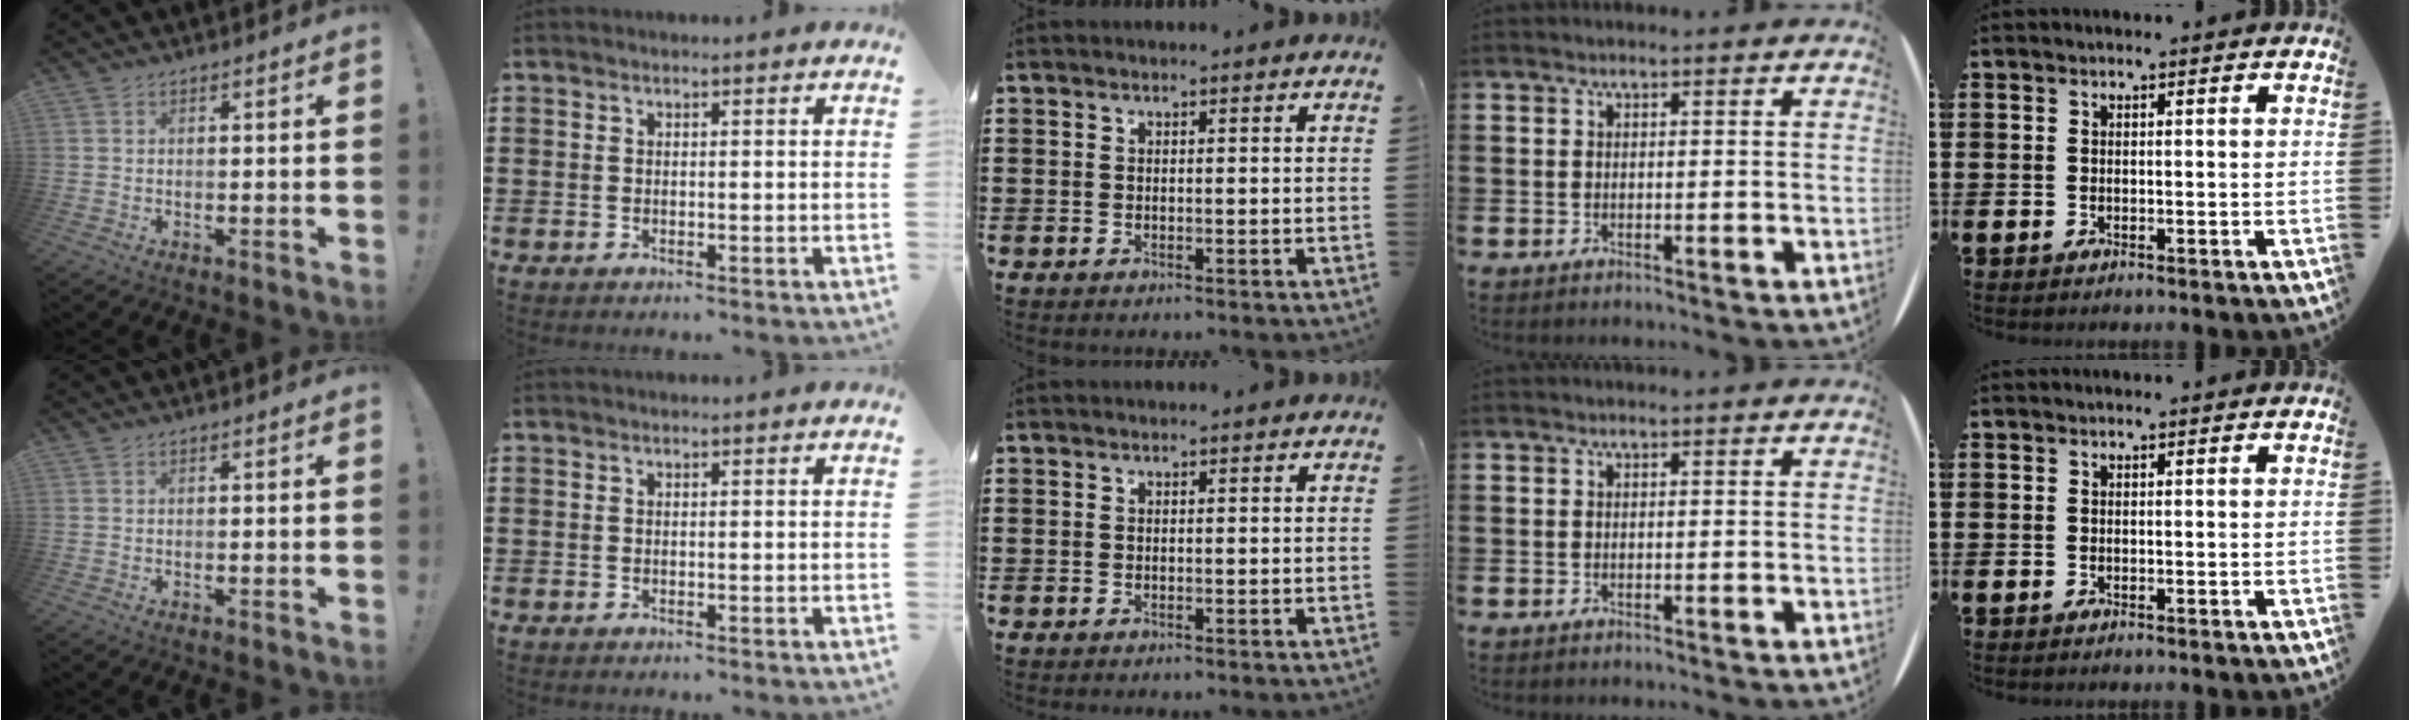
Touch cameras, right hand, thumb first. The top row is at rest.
{}